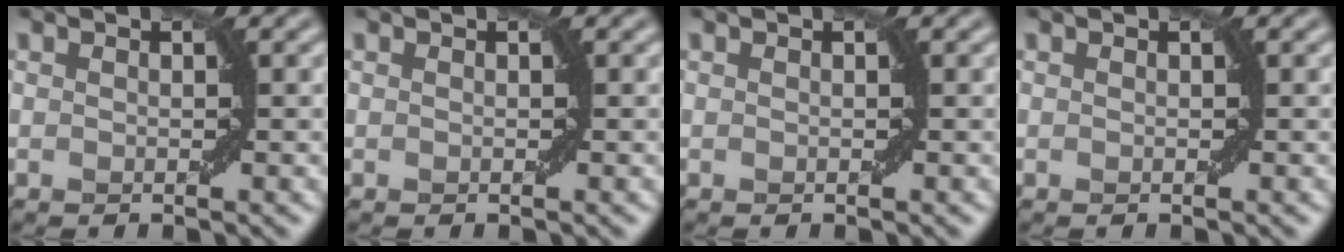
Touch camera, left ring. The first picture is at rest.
{"total": 0.0}
{"total": 0.0}
{"total": 0.0}